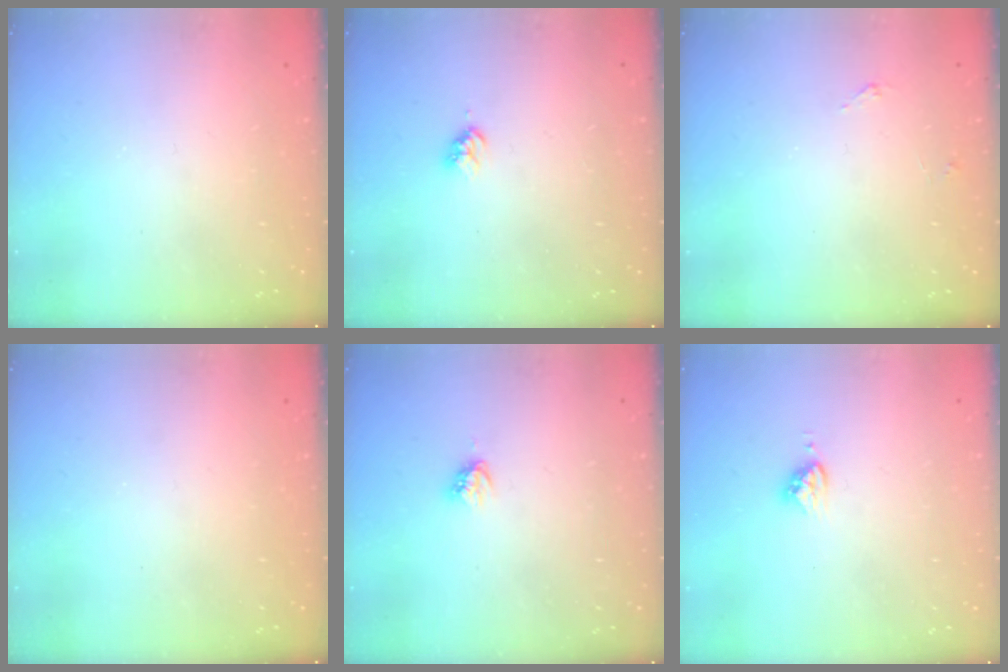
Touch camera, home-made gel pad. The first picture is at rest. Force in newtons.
{"total": 2.9, "press": 2.9, "slide": 0.4}
{"total": 3.1, "press": 3.1, "slide": 0.4}
{"total": 0.0}
{"total": 3.8, "press": 3.8, "slide": 0.3}
{"total": 5.0, "press": 4.9, "slide": 0.5}